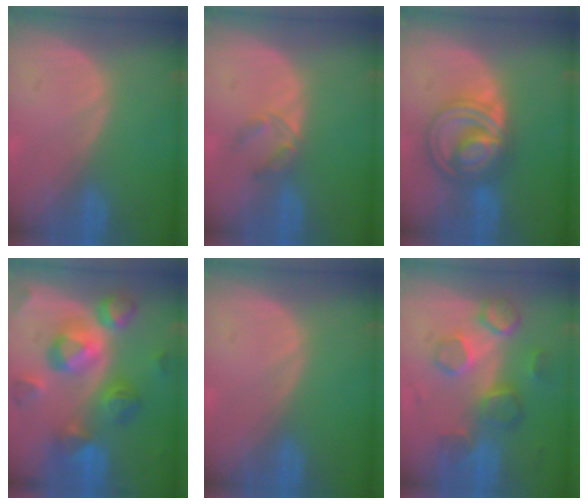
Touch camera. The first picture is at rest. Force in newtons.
{"total": 2.9, "press": 2.7, "slide": 1.0}
{"total": 8.3, "press": 8.3, "slide": 0.6}
{"total": 11.2, "press": 11.2, "slide": 1.1}
{"total": 0.0}
{"total": 8.7, "press": 8.0, "slide": 3.5}